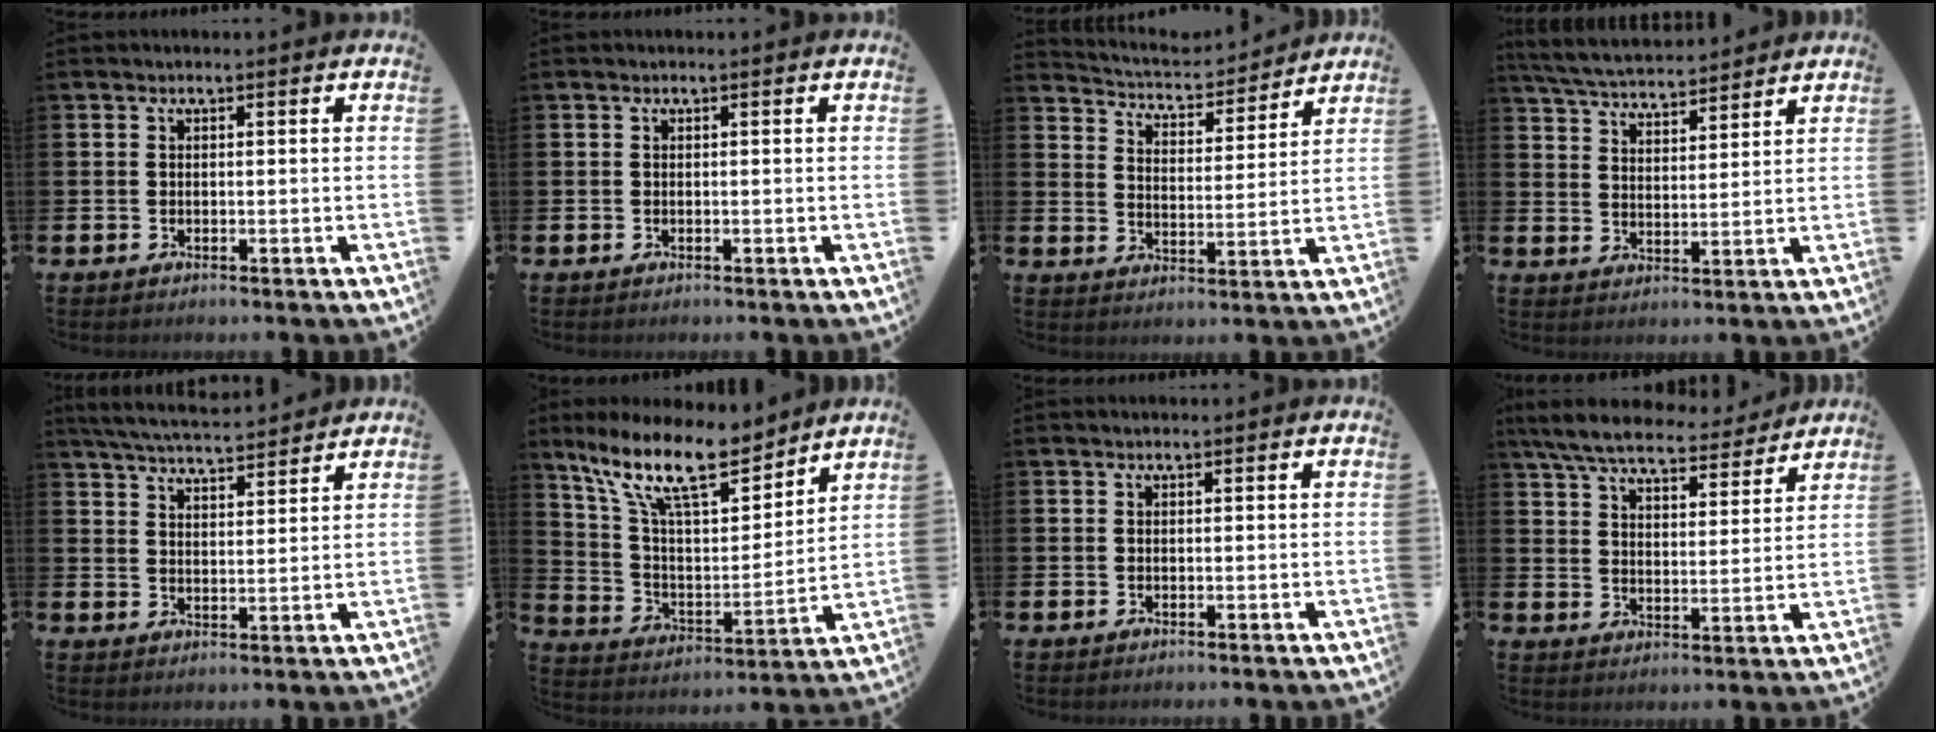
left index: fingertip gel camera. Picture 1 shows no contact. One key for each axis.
{"total": 0.0}
{"total": 5.3, "fx": 5.1, "fy": 1.1, "fz": 0.3, "tx": -0.027, "ty": -0.043, "tz": 0.086}
{"total": 5.6, "fx": 5.5, "fy": 0.7, "fz": 0.9, "tx": -0.040, "ty": -0.030, "tz": 0.099}
{"total": 5.5, "fx": 5.4, "fy": 0.3, "fz": 0.9, "tx": -0.039, "ty": -0.028, "tz": 0.098}
{"total": 14.0, "fx": 10.9, "fy": 4.3, "fz": 7.6, "tx": -0.173, "ty": -0.055, "tz": 0.192}
{"total": 0.0}
{"total": 7.7, "fx": 7.1, "fy": 1.6, "fz": 2.7, "tx": -0.083, "ty": -0.035, "tz": 0.125}